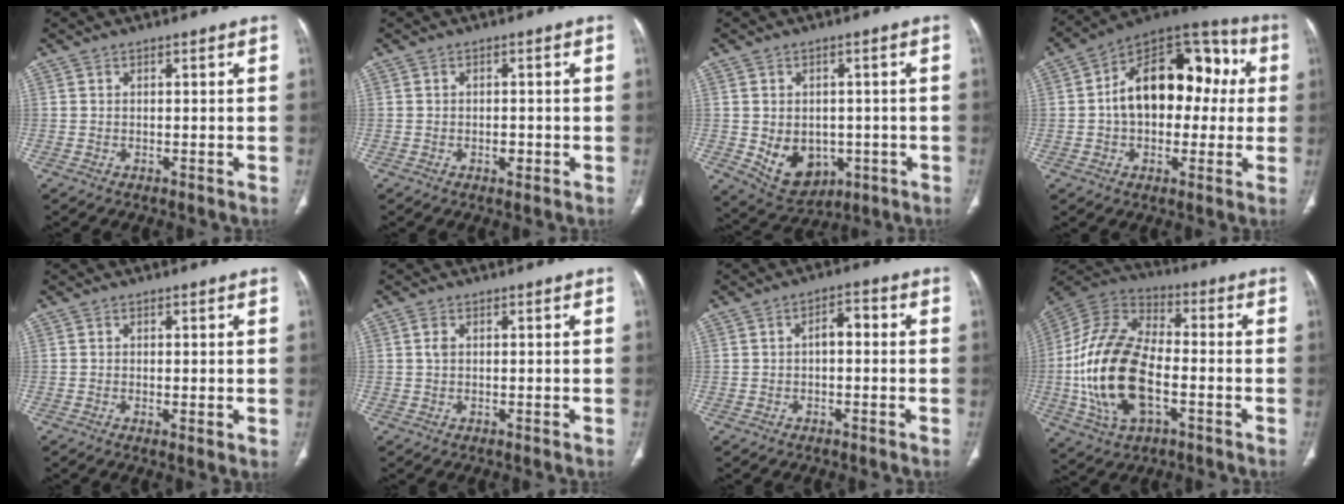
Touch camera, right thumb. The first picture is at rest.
{"total": 0.7, "force": [-0.4, 0.4, 0.4], "torque": [-0.007, 0.001, -0.006]}
{"total": 9.7, "force": [-2.1, 7.5, 5.9], "torque": [-0.068, 0.003, -0.008]}
{"total": 20.9, "force": [2.0, 13.2, 16.1], "torque": [-0.205, 0.049, 0.023]}
{"total": 1.7, "force": [-0.1, 0.5, 1.6], "torque": [-0.032, -0.009, -0.003]}
{"total": 1.2, "force": [0.2, 0.7, 0.9], "torque": [-0.017, 0.000, 0.002]}
{"total": 3.4, "force": [-0.1, 1.9, 2.8], "torque": [-0.036, 0.017, -0.009]}
{"total": 21.8, "force": [-3.8, 12.1, 17.7], "torque": [-0.355, 0.019, -0.070]}